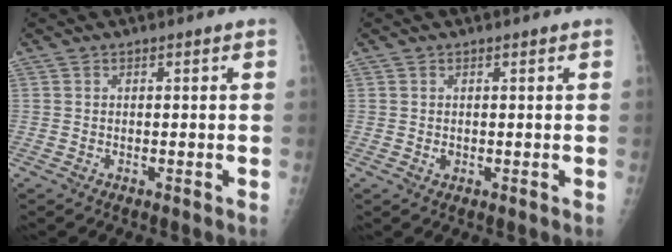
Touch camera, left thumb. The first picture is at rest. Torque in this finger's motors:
{"motor_torque": [0.57, 0.32, 0.06, -0.03, -0.01]}